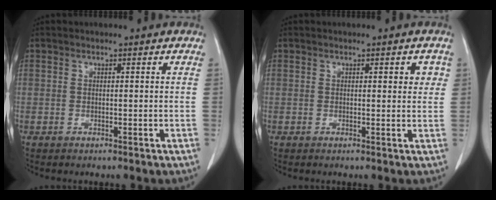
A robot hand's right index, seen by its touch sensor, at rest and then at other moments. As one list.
[{"total": 2.2, "force": [0.8, 1.0, 1.8], "torque": [-0.017, 0.001, 0.007]}]